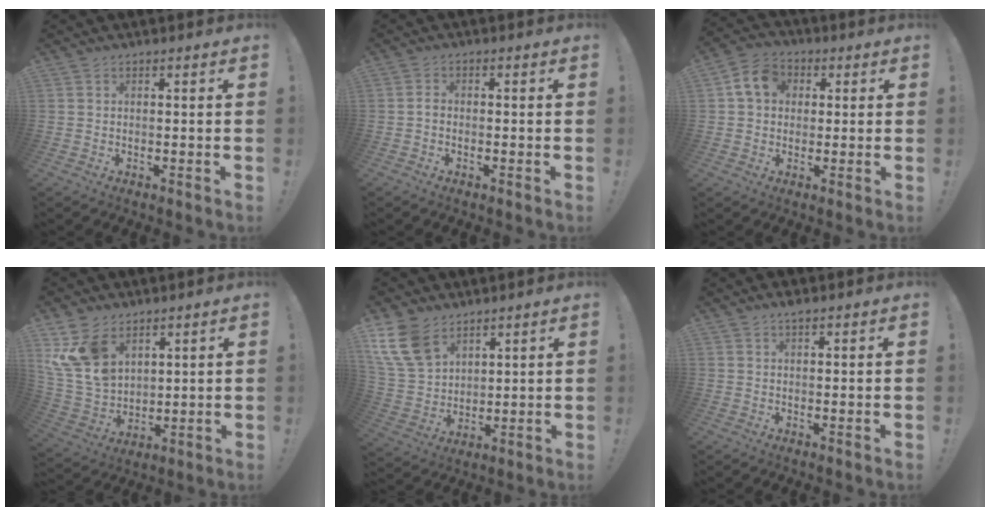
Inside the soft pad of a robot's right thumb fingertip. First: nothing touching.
{"total": 1.3, "force": [-0.9, 0.6, 0.7], "torque": [-0.016, 0.006, -0.015]}
{"total": 9.7, "force": [2.7, 7.8, 5.1], "torque": [-0.084, 0.011, 0.056]}
{"total": 14.2, "force": [7.1, 9.8, 7.5], "torque": [-0.155, -0.043, 0.142]}
{"total": 14.1, "force": [8.6, 9.0, 6.6], "torque": [-0.132, -0.043, 0.173]}
{"total": 1.7, "force": [1.2, 0.2, 1.1], "torque": [-0.015, -0.003, 0.021]}